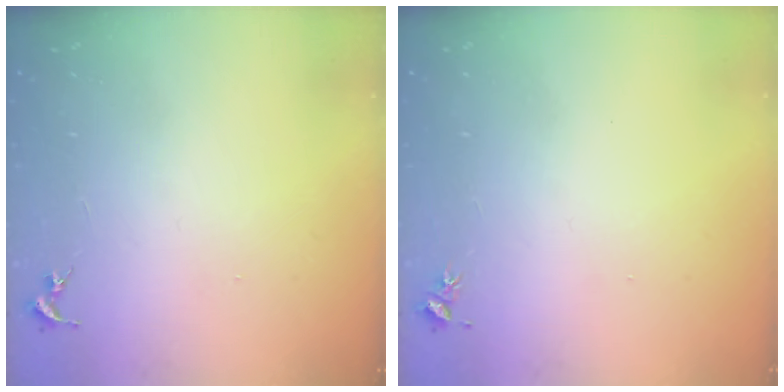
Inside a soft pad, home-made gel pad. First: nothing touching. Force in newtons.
{"total": 3.1, "press": 3.0, "slide": 0.3}